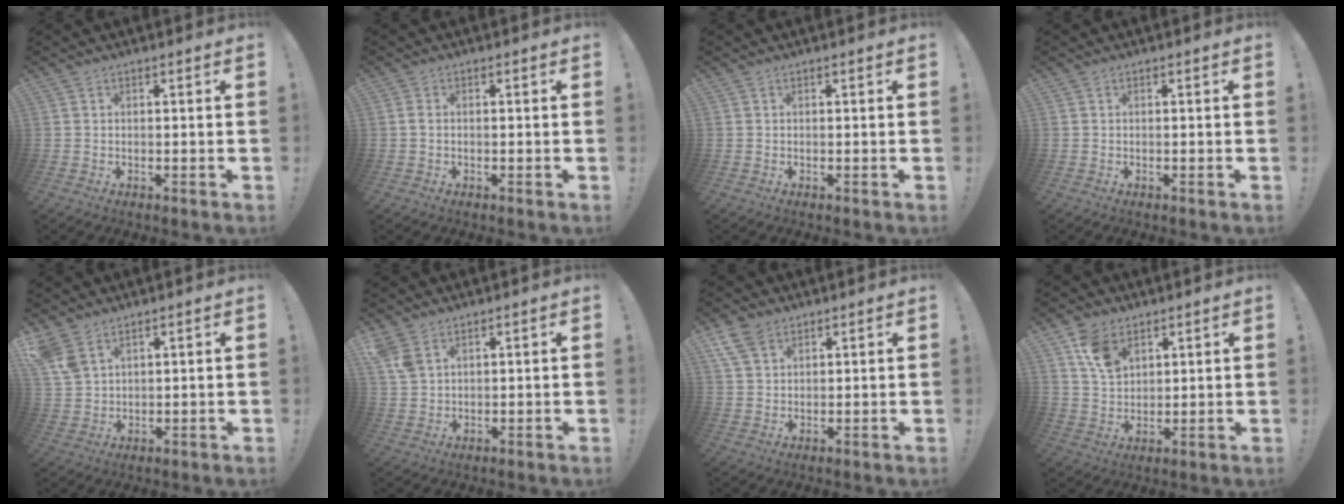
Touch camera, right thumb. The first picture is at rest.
{"total": 0.9, "force": [-0.2, 0.5, 0.7], "torque": [-0.015, 0.004, -0.003]}
{"total": 0.0}
{"total": 0.0}
{"total": 6.6, "force": [4.0, 3.8, 3.5], "torque": [-0.071, -0.016, 0.080]}
{"total": 5.3, "force": [3.1, 2.9, 3.1], "torque": [-0.060, -0.013, 0.059]}
{"total": 7.4, "force": [4.4, 4.5, 3.9], "torque": [-0.077, -0.008, 0.090]}
{"total": 9.2, "force": [5.3, 5.9, 4.6], "torque": [-0.077, -0.018, 0.105]}